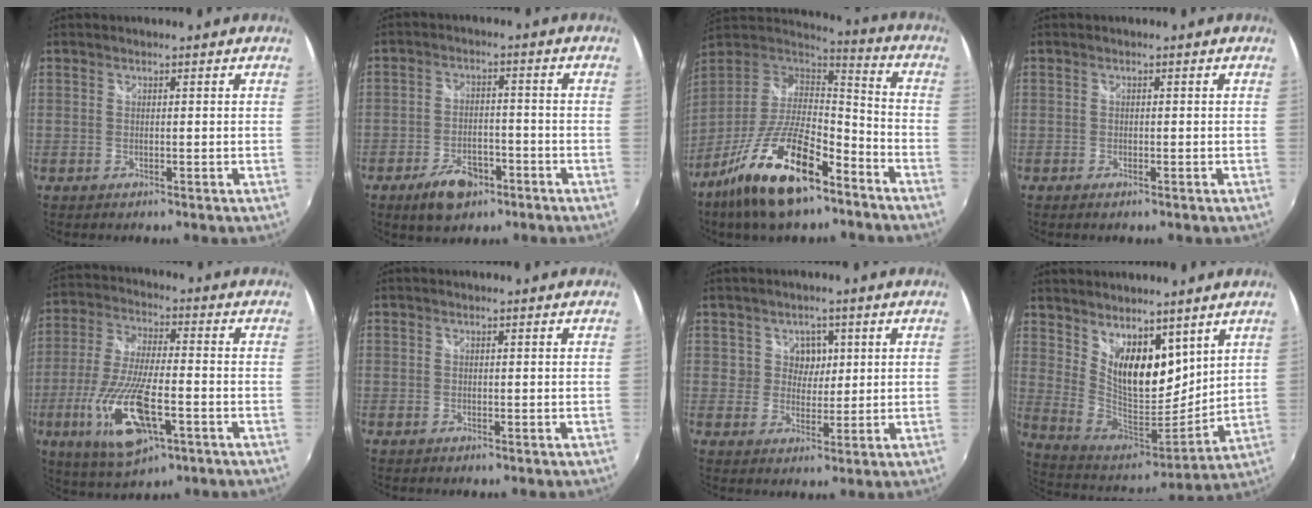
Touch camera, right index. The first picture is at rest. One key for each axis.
{"total": 8.2, "fx": -5.0, "fy": 4.4, "fz": 4.7, "tx": -0.109, "ty": 0.001, "tz": -0.076}
{"total": 21.3, "fx": -12.9, "fy": 7.4, "fz": 15.3, "tx": -0.299, "ty": -0.026, "tz": -0.228}
{"total": 0.9, "fx": -0.7, "fy": 0.4, "fz": 0.4, "tx": -0.008, "ty": -0.005, "tz": -0.014}
{"total": 16.9, "fx": -6.3, "fy": 5.4, "fz": 14.7, "tx": -0.313, "ty": -0.028, "tz": -0.114}
{"total": 0.0}
{"total": 4.1, "fx": 1.3, "fy": 3.8, "fz": 0.8, "tx": -0.008, "ty": 0.010, "tz": 0.022}
{"total": 14.9, "fx": 8.3, "fy": 7.4, "fz": 9.9, "tx": -0.172, "ty": -0.009, "tz": 0.160}